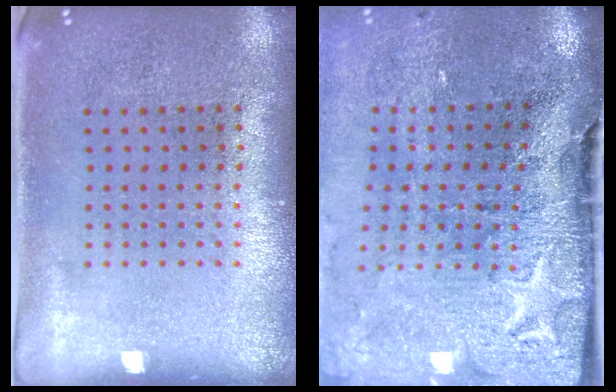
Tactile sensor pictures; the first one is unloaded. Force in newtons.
{"total": 4.5, "press": 3.5, "slide": 2.7}